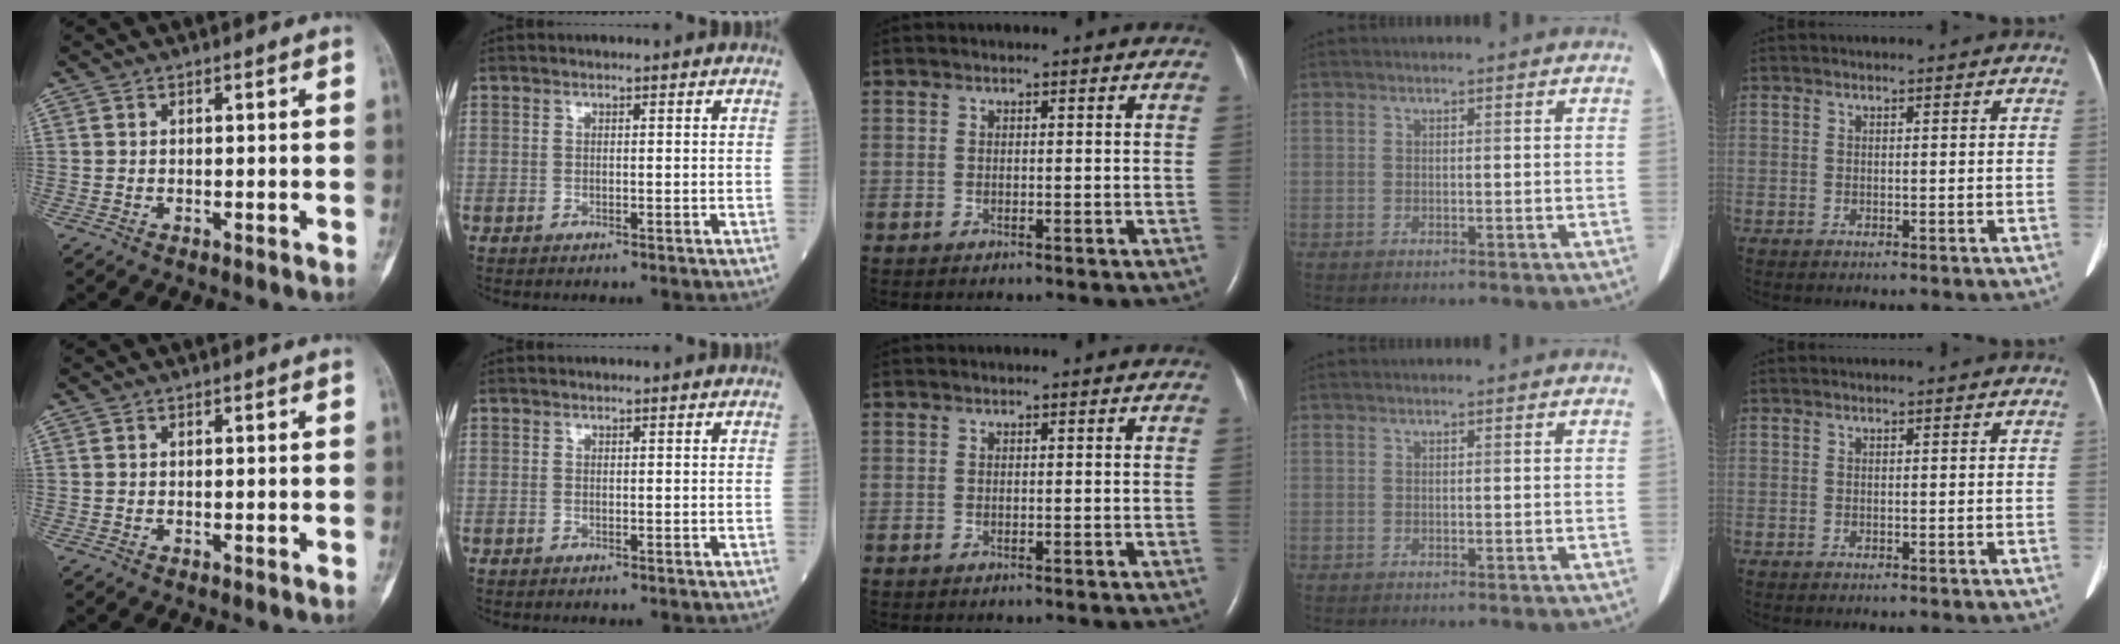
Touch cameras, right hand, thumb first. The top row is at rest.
{}